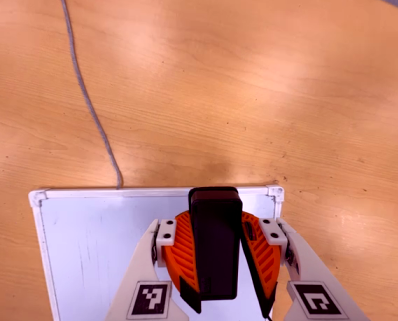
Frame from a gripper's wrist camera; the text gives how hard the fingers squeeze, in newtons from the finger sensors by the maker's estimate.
{"total": 8.7, "left": 8.6, "right": 8.7}